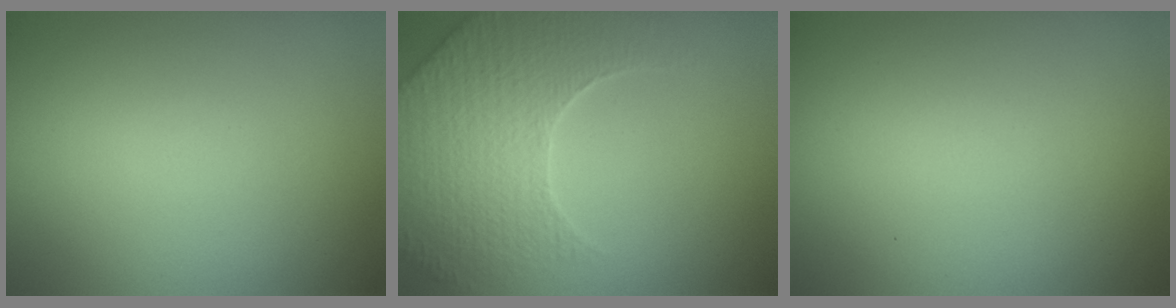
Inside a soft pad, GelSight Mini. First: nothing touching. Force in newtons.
{"total": 6.3, "press": 5.2, "slide": 3.6}
{"total": 0.0}